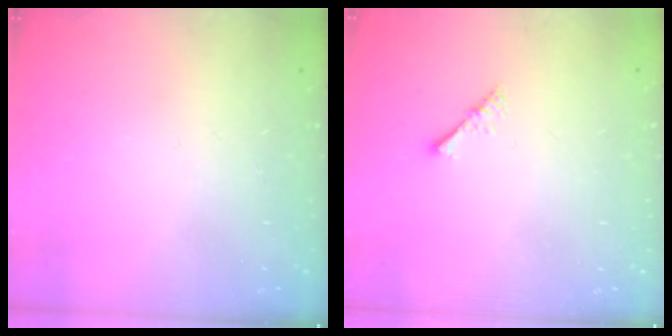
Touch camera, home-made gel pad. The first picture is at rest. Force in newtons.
{"total": 2.0, "press": 1.9, "slide": 0.4}